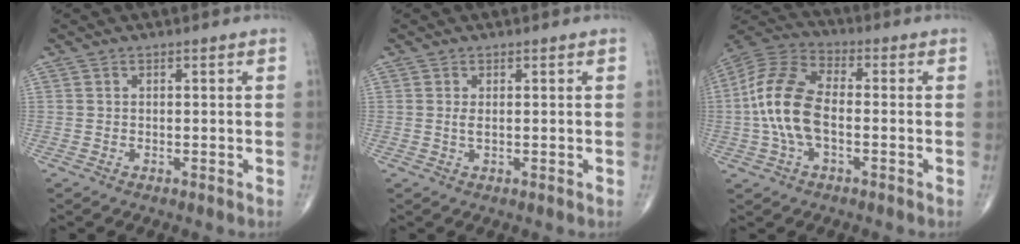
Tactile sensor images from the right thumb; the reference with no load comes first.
{"total": 1.0, "force": [0.2, 0.2, 1.0], "torque": [-0.025, -0.003, 0.005]}
{"total": 13.6, "force": [-1.5, 7.2, 11.5], "torque": [-0.248, 0.033, -0.034]}